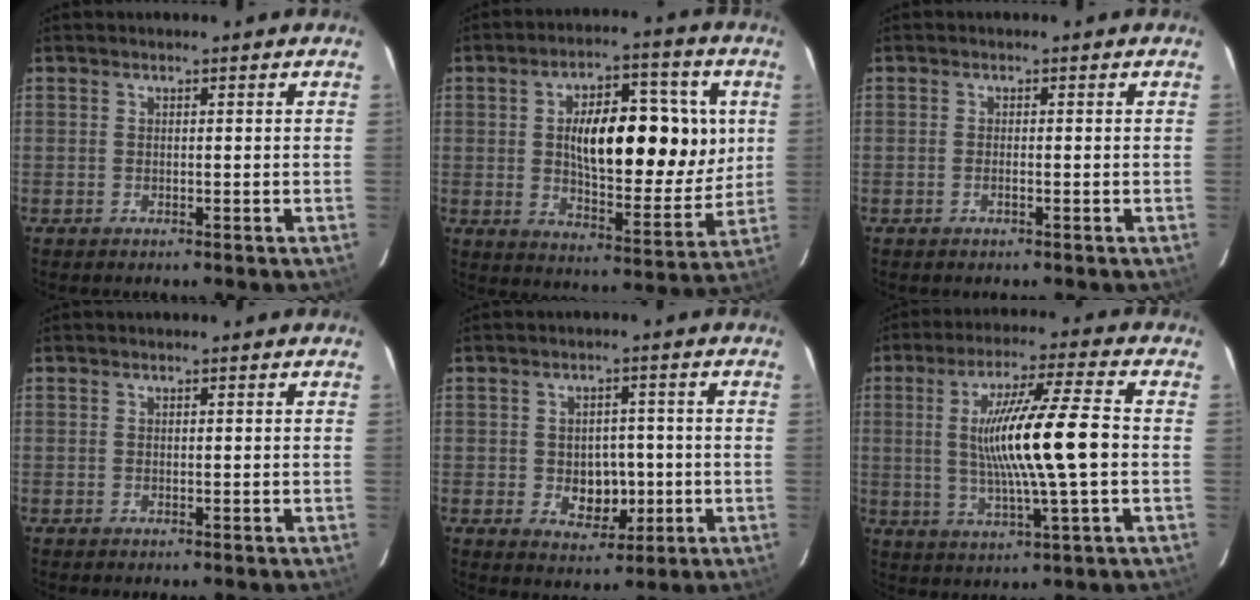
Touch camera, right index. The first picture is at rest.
{"total": 18.3, "force": [3.0, 7.2, 16.5], "torque": [-0.246, 0.020, 0.053]}
{"total": 0.7, "force": [-0.3, 0.1, 0.7], "torque": [-0.016, 0.000, -0.005]}
{"total": 0.0}
{"total": 5.9, "force": [-0.9, 4.1, 4.2], "torque": [-0.055, 0.004, -0.003]}
{"total": 13.9, "force": [0.1, 0.0, 13.9], "torque": [-0.253, 0.001, 0.001]}